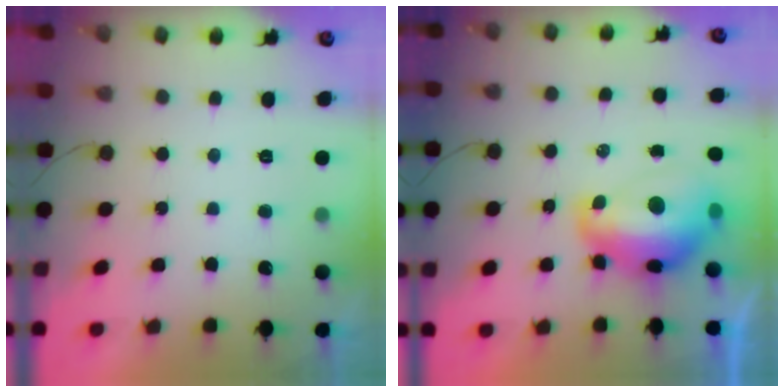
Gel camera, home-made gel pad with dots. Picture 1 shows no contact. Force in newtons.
{"total": 14.6, "press": 14.5, "slide": 1.6}